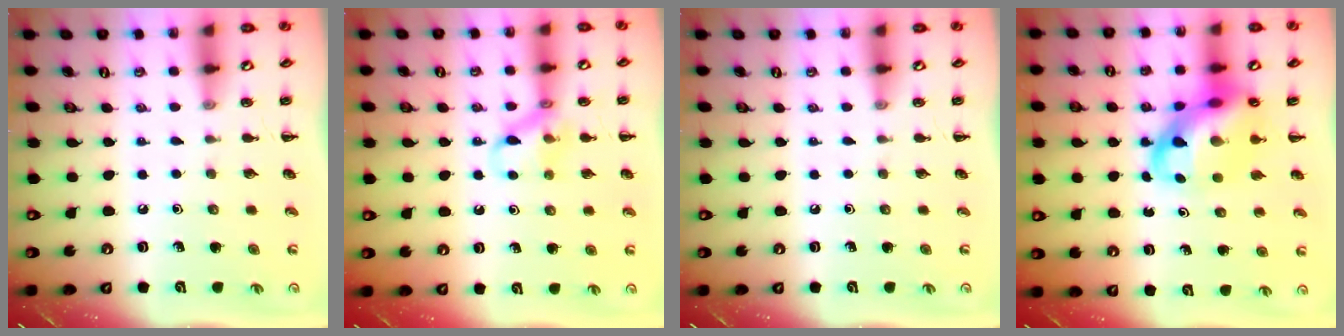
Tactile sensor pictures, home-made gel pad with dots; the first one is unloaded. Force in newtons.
{"total": 10.5, "press": 10.4, "slide": 1.2}
{"total": 0.0}
{"total": 13.5, "press": 13.1, "slide": 3.5}